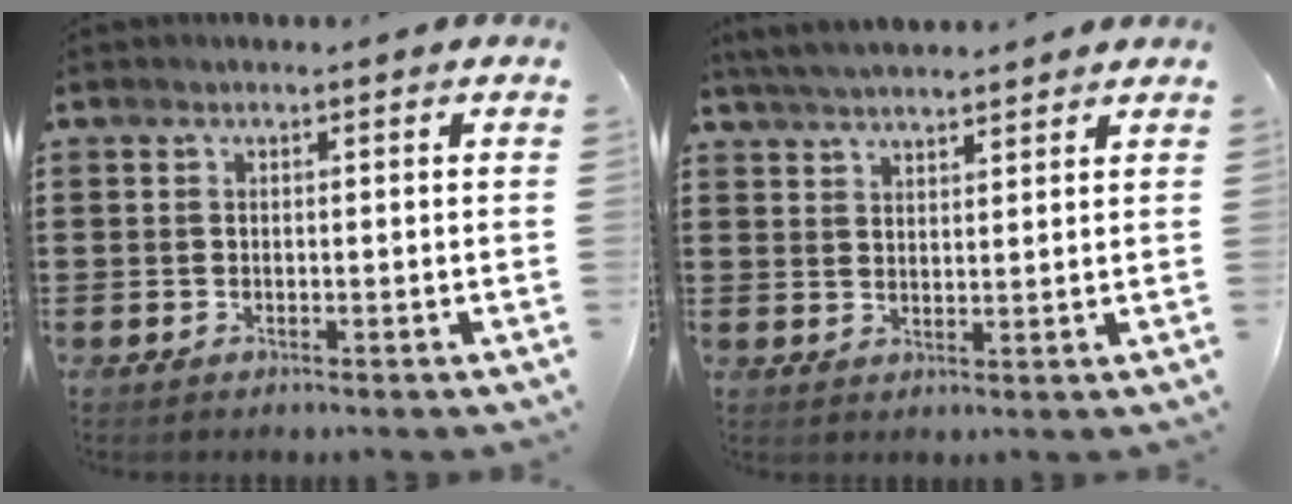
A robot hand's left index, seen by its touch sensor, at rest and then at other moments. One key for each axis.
{"total": 3.9, "fx": 3.8, "fy": 0.1, "fz": 0.7, "tx": -0.027, "ty": -0.010, "tz": 0.070}